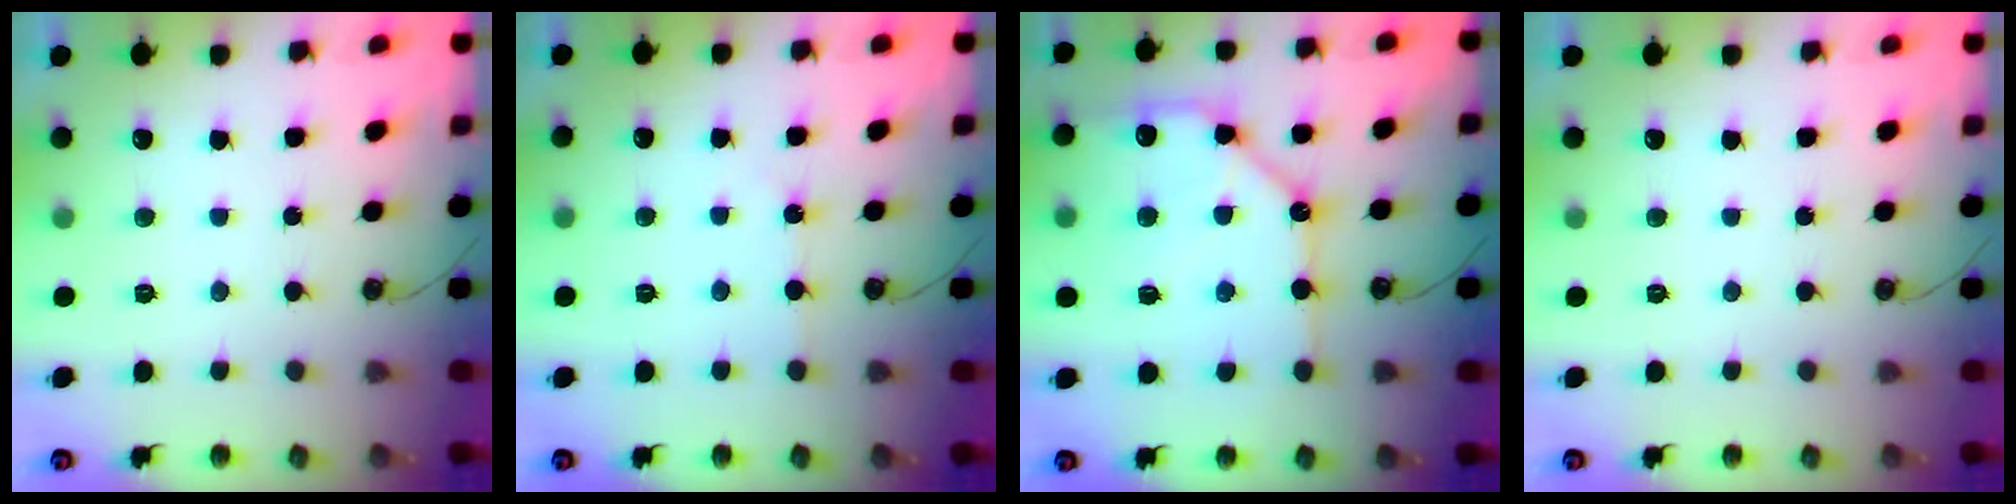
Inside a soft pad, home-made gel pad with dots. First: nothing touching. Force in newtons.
{"total": 2.2, "press": 2.2, "slide": 0.4}
{"total": 14.9, "press": 14.8, "slide": 1.8}
{"total": 0.0}